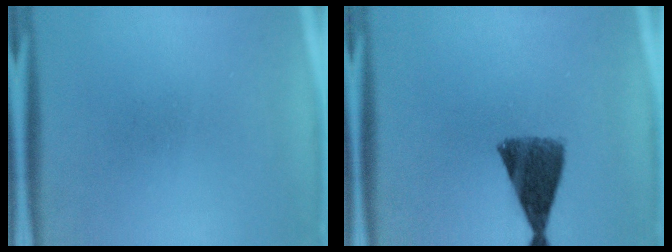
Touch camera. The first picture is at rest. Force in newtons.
{"total": 8.8}